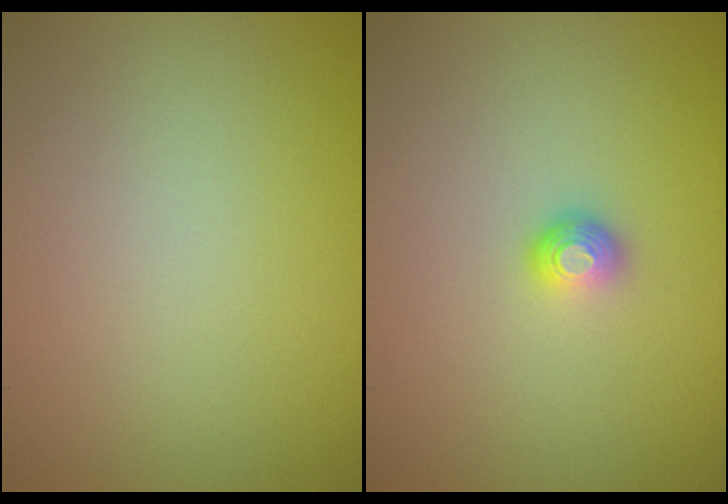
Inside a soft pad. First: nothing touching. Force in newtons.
{"total": 1.5, "press": 1.1, "slide": 1.1}